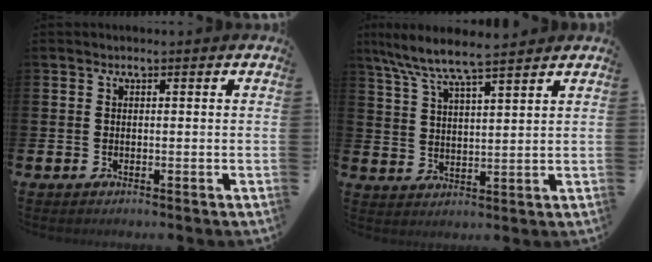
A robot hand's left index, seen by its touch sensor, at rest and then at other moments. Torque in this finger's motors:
{"motor_torque": [0.70, -0.77, 0.71, 0.21]}